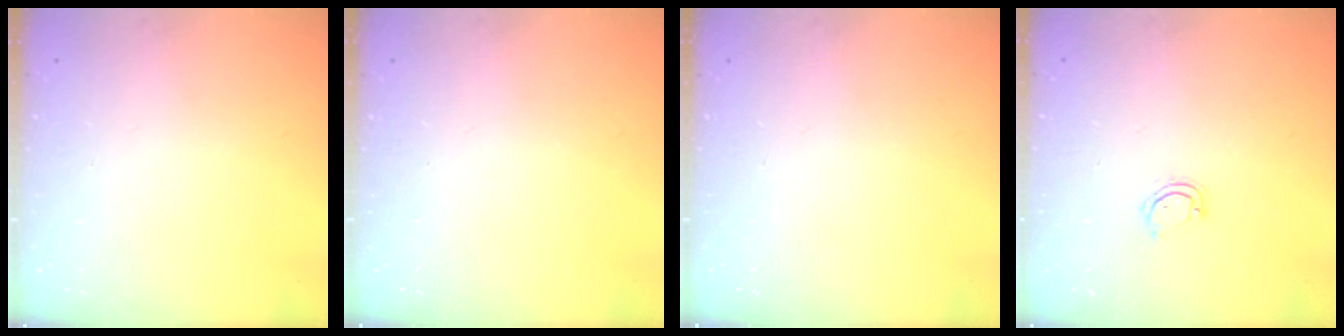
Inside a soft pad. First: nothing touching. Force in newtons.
{"total": 0.0}
{"total": 0.0}
{"total": 3.3, "press": 3.3, "slide": 0.2}